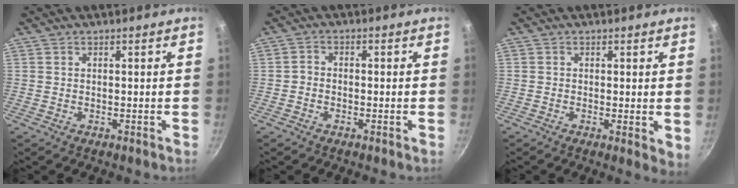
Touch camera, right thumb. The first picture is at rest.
{"total": 1.8, "force": [-0.7, 1.4, 0.9], "torque": [-0.008, 0.009, -0.018]}
{"total": 3.3, "force": [-0.1, 1.0, 3.2], "torque": [-0.048, -0.011, -0.006]}